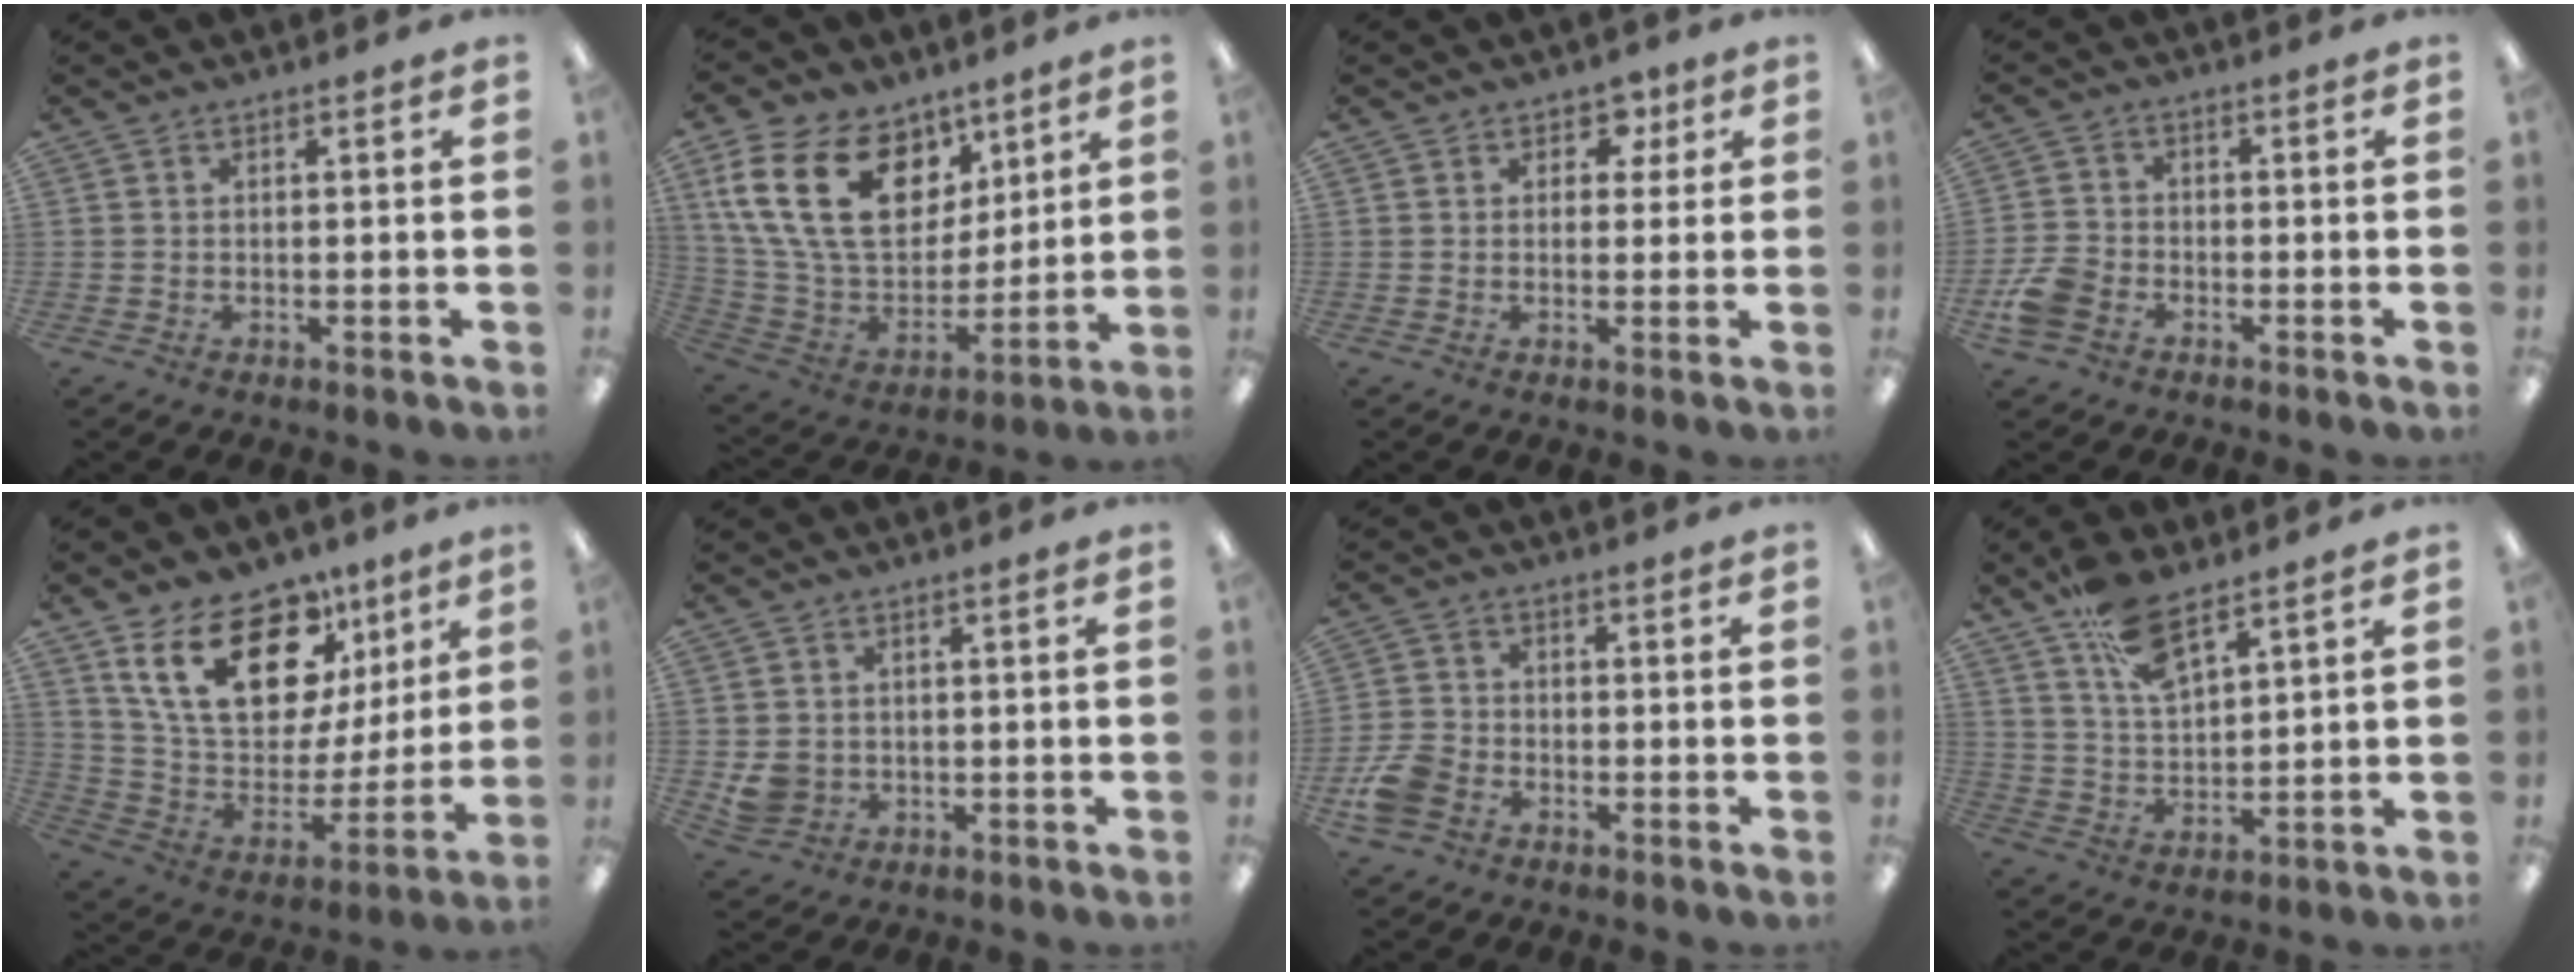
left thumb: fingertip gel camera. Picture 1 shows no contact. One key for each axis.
{"total": 22.9, "fx": 9.5, "fy": 15.2, "fz": 14.2, "tx": -0.299, "ty": -0.026, "tz": 0.173}
{"total": 4.3, "fx": 1.9, "fy": 3.3, "fz": 2.0, "tx": -0.013, "ty": -0.002, "tz": 0.028}
{"total": 6.9, "fx": -3.5, "fy": 4.6, "fz": 3.7, "tx": -0.078, "ty": 0.019, "tz": -0.065}
{"total": 23.4, "fx": 12.3, "fy": 13.4, "fz": 14.7, "tx": -0.245, "ty": -0.049, "tz": 0.221}
{"total": 3.8, "fx": -0.1, "fy": 3.6, "fz": 1.1, "tx": -0.015, "ty": 0.005, "tz": 0.001}
{"total": 7.2, "fx": -3.7, "fy": 4.9, "fz": 3.7, "tx": -0.079, "ty": 0.022, "tz": -0.069}
{"total": 10.7, "fx": 7.6, "fy": 4.1, "fz": 6.4, "tx": -0.119, "ty": -0.029, "tz": 0.137}